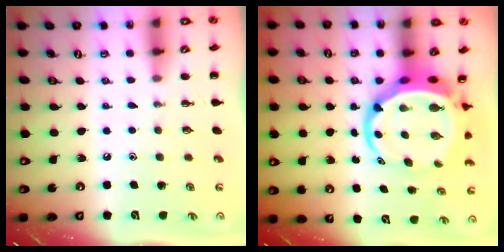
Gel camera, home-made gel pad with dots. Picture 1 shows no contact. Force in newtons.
{"total": 9.2, "press": 8.8, "slide": 2.4}